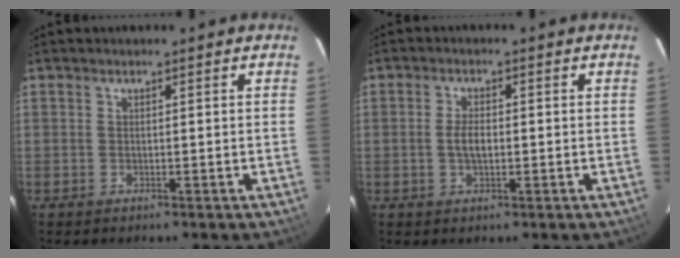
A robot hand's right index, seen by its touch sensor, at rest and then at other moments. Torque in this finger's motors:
{"motor_torque": [0.70, -0.07, 0.32, 0.08]}